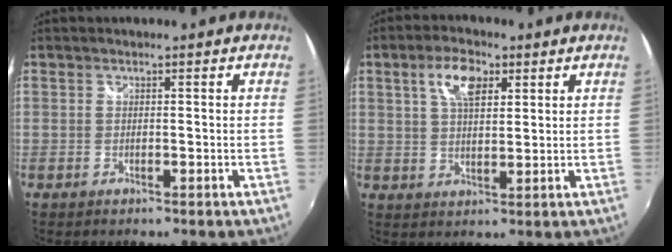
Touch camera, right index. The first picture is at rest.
{"total": 7.2, "force": [3.2, 3.4, 5.5], "torque": [-0.097, 0.017, 0.056]}